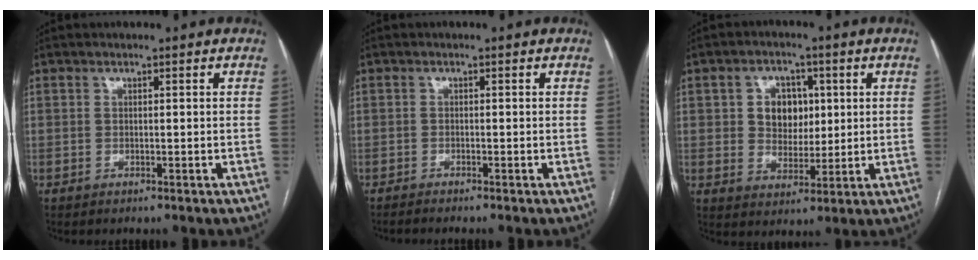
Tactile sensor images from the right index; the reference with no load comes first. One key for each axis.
{"total": 2.5, "fx": -2.2, "fy": -0.2, "fz": 1.2, "tx": -0.011, "ty": 0.000, "tz": -0.031}
{"total": 6.8, "fx": 1.6, "fy": 5.3, "fz": 4.0, "tx": -0.067, "ty": 0.013, "tz": 0.036}